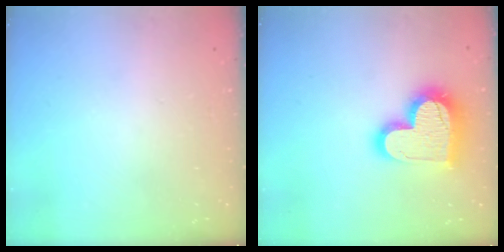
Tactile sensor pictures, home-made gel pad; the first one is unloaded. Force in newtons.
{"total": 19.4, "press": 19.3, "slide": 1.5}